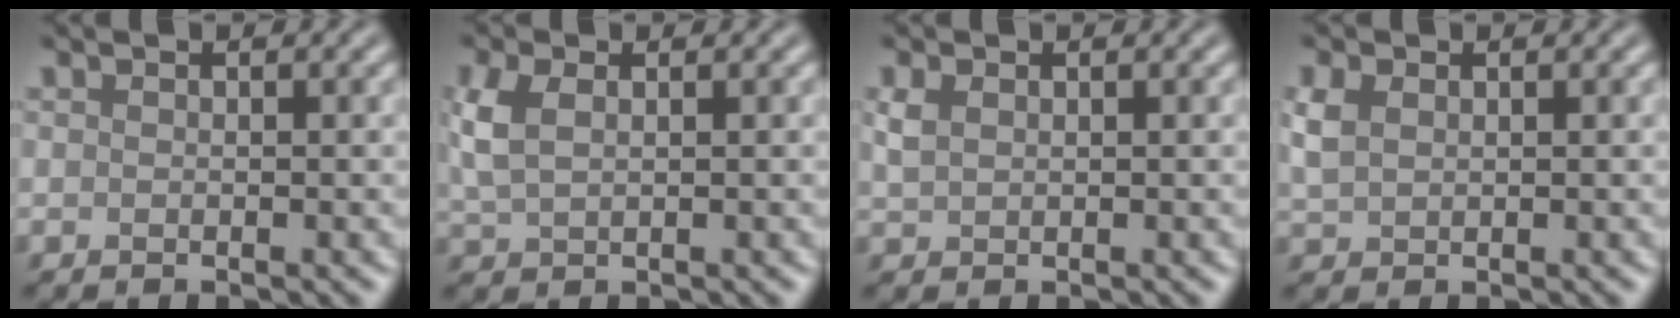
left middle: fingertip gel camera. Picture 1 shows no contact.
{"total": 3.2, "force": [0.9, 1.9, 2.3], "torque": [-0.066, 0.005, 0.020]}
{"total": 1.4, "force": [0.6, 1.0, 0.8], "torque": [-0.021, 0.002, 0.015]}
{"total": 2.1, "force": [0.8, 1.5, 1.3], "torque": [-0.034, 0.003, 0.018]}